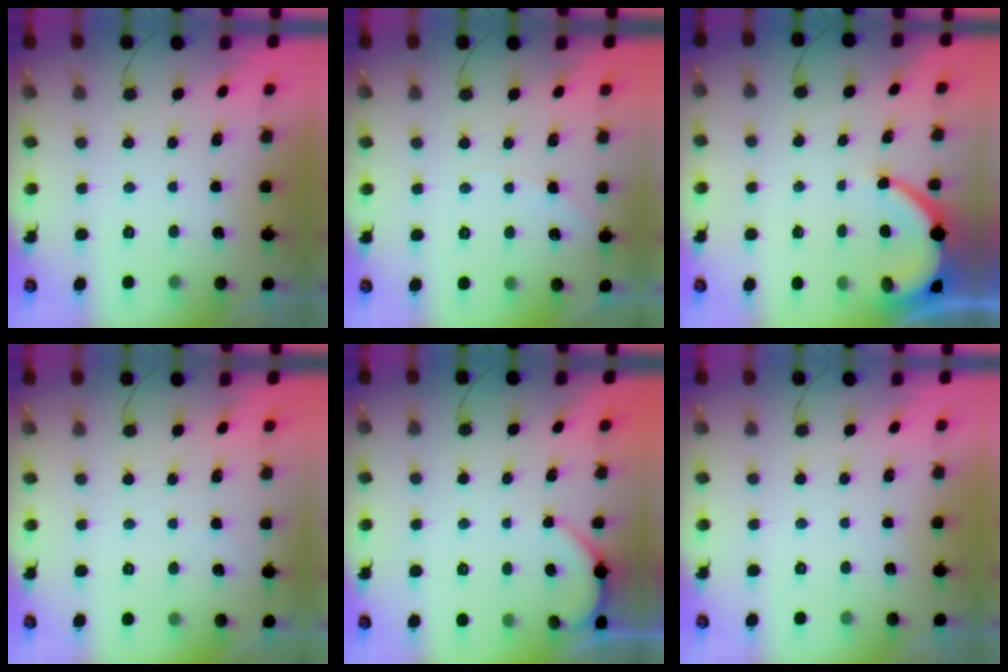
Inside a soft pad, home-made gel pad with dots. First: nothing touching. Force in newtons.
{"total": 4.7, "press": 4.7, "slide": 0.7}
{"total": 6.4, "press": 6.4, "slide": 0.6}
{"total": 1.1, "press": 1.1, "slide": 0.2}
{"total": 2.4, "press": 2.3, "slide": 0.3}
{"total": 0.0}